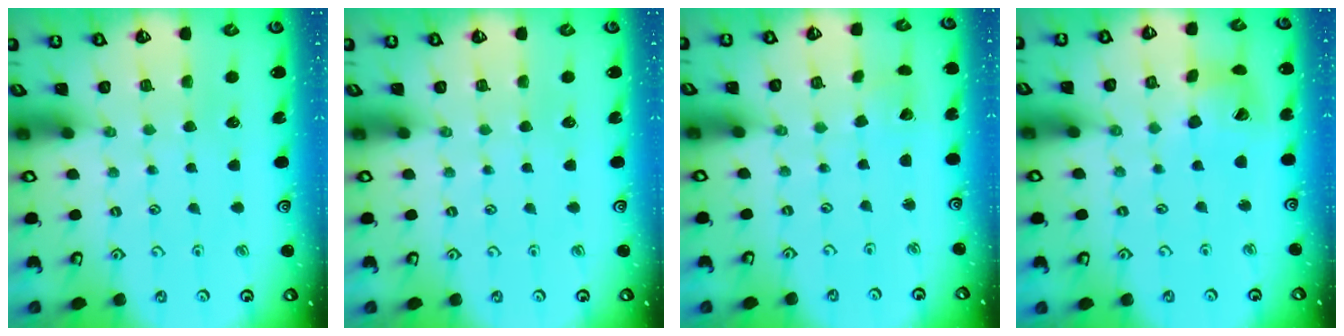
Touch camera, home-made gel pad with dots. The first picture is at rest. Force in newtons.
{"total": 0.0}
{"total": 2.4, "press": 2.4, "slide": 0.2}
{"total": 11.2, "press": 11.1, "slide": 1.5}